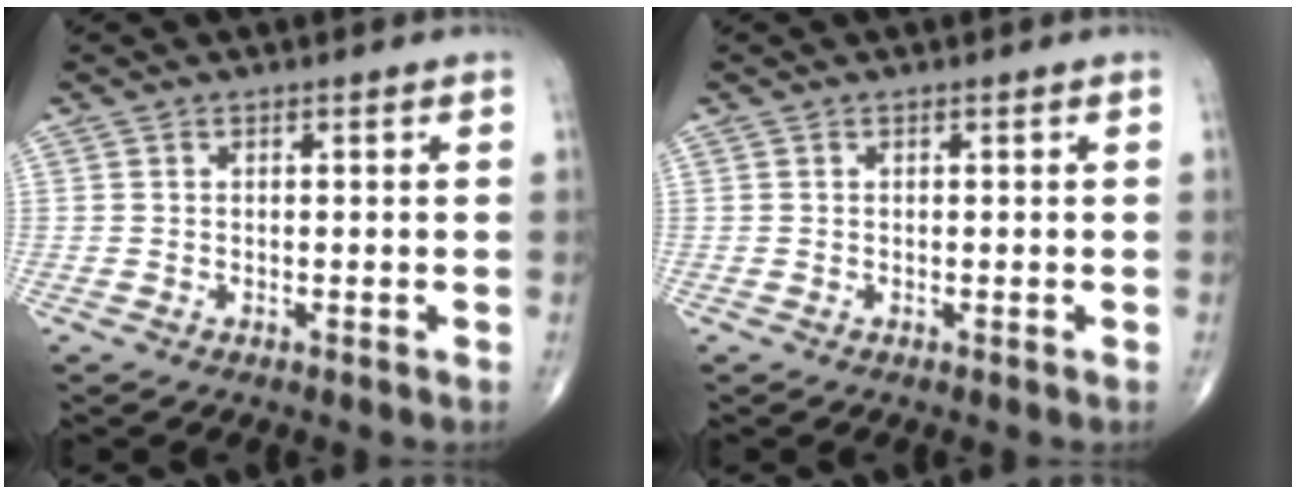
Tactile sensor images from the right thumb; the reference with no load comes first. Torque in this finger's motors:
{"motor_torque": [0.00, 0.00, 0.01, 0.00, 0.00]}